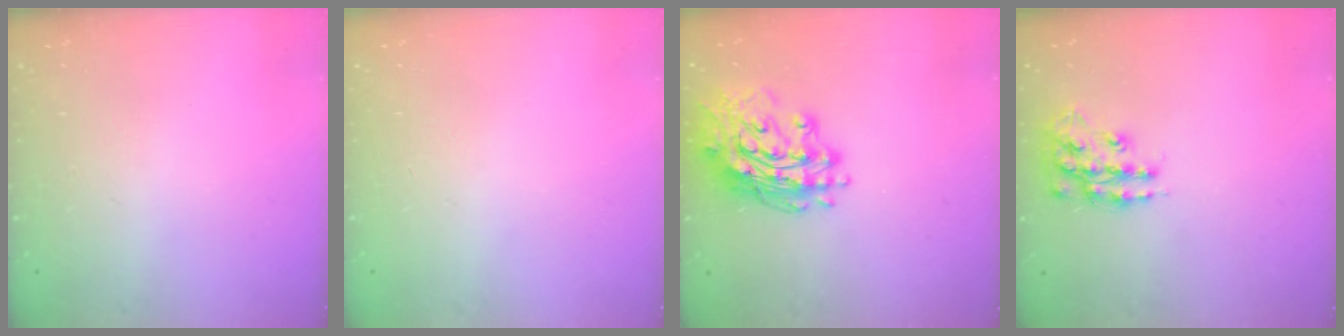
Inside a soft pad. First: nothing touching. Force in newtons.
{"total": 0.0}
{"total": 18.5, "press": 18.4, "slide": 2.1}
{"total": 13.7, "press": 13.7, "slide": 0.9}